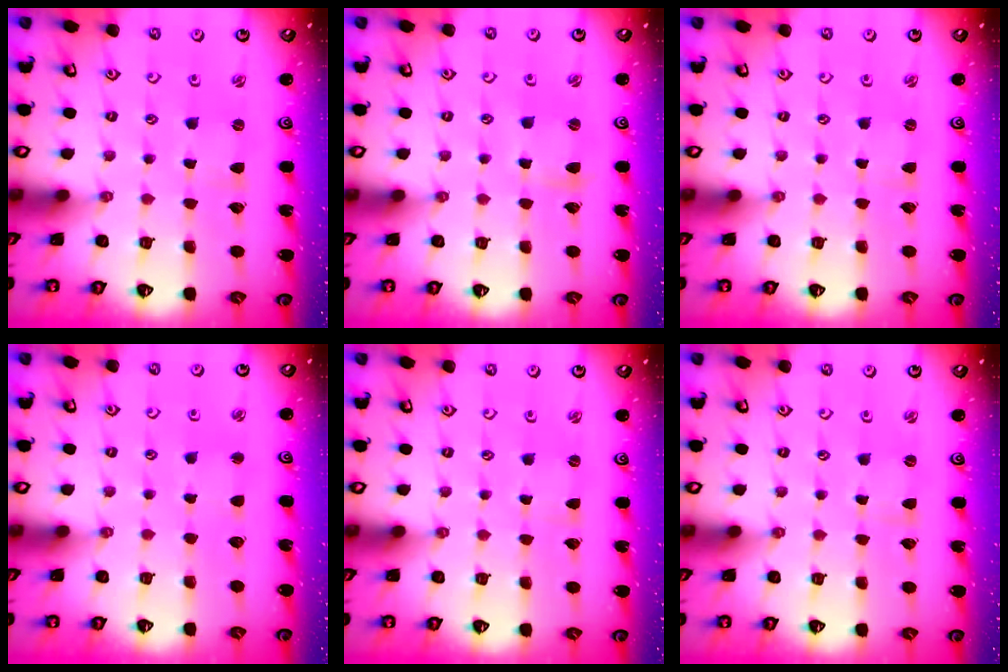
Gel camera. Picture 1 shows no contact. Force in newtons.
{"total": 2.3, "press": 2.3, "slide": 0.3}
{"total": 0.0}
{"total": 1.8, "press": 1.8, "slide": 0.4}
{"total": 0.0}
{"total": 0.0}